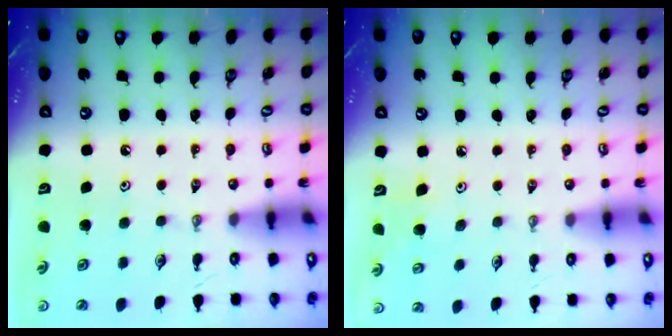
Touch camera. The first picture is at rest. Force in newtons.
{"total": 5.6, "press": 5.4, "slide": 1.4}